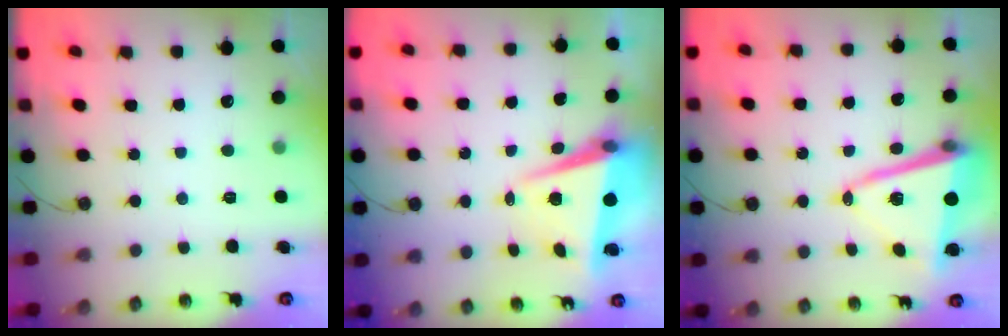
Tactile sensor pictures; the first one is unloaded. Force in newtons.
{"total": 6.7, "press": 6.5, "slide": 1.9}
{"total": 12.7, "press": 12.4, "slide": 2.9}